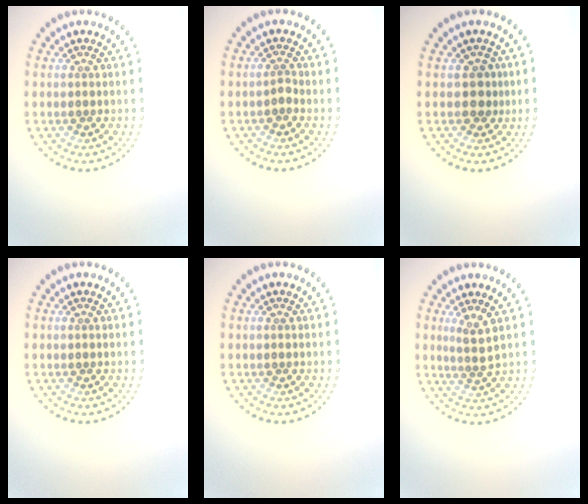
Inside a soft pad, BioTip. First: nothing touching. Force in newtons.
{"total": 0.9, "press": 0.6, "slide": 0.6}
{"total": 1.5, "press": 1.3, "slide": 0.8}
{"total": 0.0}
{"total": 0.0}
{"total": 1.7, "press": 1.2, "slide": 1.2}